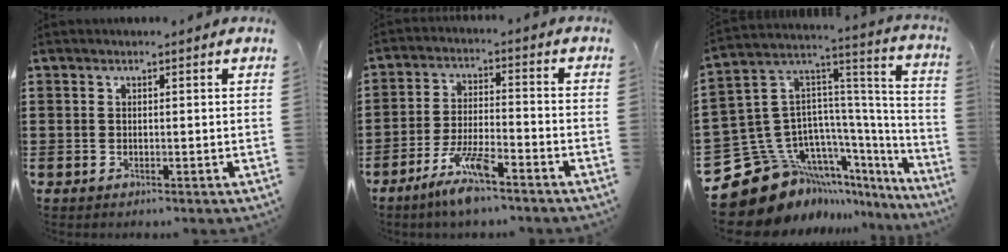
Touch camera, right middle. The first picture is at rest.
{"total": 7.6, "force": [-5.5, 1.2, 5.2], "torque": [-0.108, -0.004, -0.102]}
{"total": 14.9, "force": [-10.1, 9.4, 5.7], "torque": [-0.167, -0.004, -0.174]}